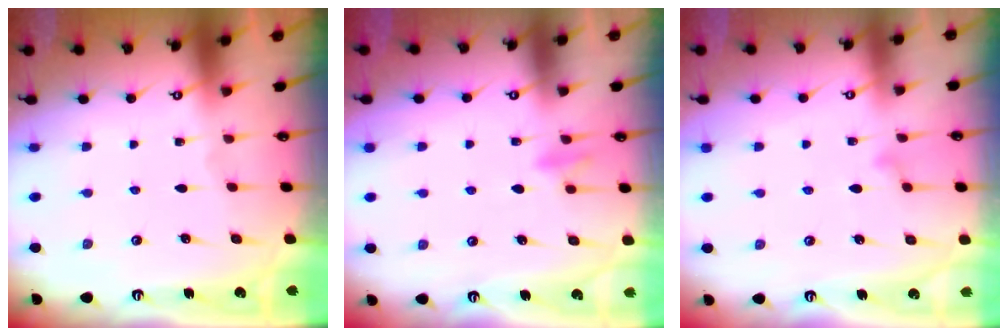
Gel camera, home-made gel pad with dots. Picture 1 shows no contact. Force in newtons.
{"total": 7.2, "press": 7.2, "slide": 1.0}
{"total": 8.5, "press": 8.5, "slide": 0.6}